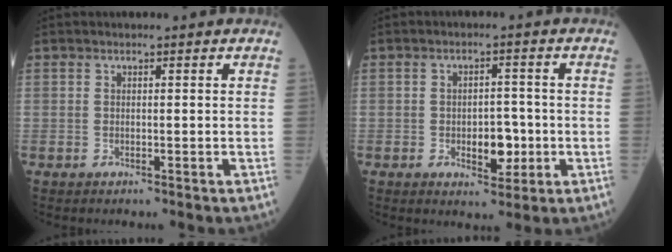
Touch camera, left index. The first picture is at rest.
{"total": 5.0, "force": [-1.2, 2.7, 4.1], "torque": [-0.055, 0.002, -0.012]}